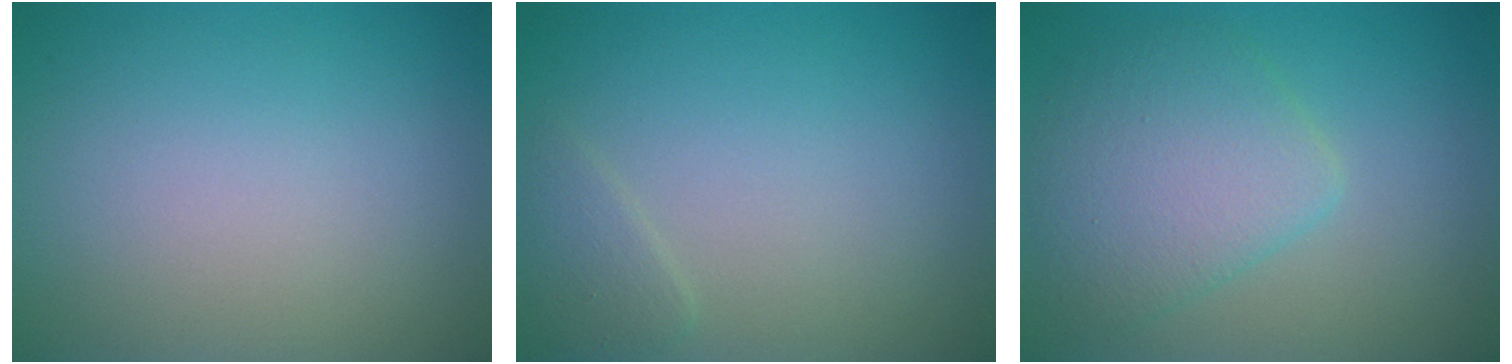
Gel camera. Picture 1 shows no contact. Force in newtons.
{"total": 1.3, "press": 1.3, "slide": 0.1}
{"total": 4.5, "press": 4.5, "slide": 0.1}